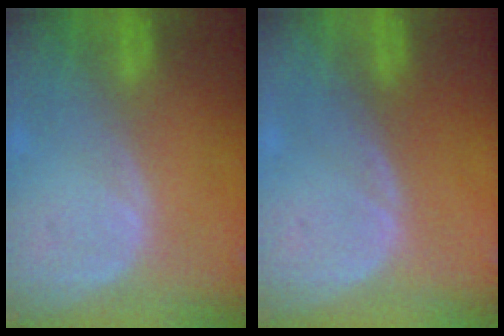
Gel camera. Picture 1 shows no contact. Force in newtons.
{"total": 0.0}